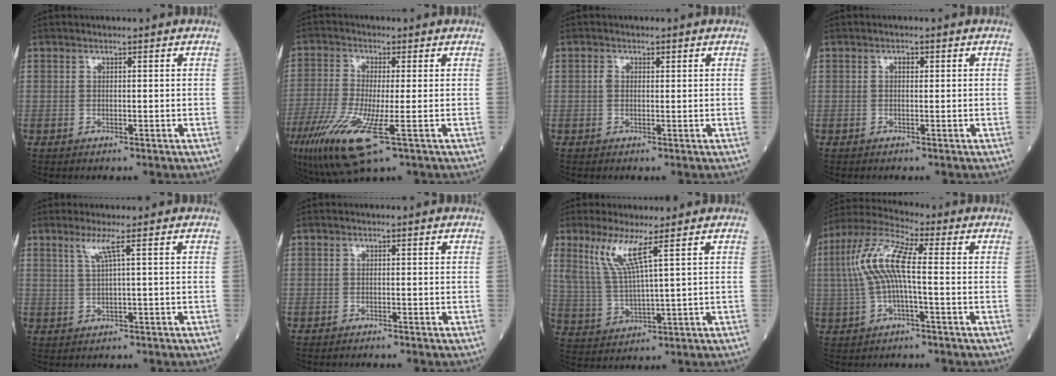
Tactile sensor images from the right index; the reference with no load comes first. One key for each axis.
{"total": 12.1, "fx": -5.1, "fy": 1.7, "fz": 10.8, "tx": -0.228, "ty": -0.039, "tz": -0.086}
{"total": 1.3, "fx": 0.4, "fy": 1.0, "fz": 0.7, "tx": -0.016, "ty": 0.009, "tz": 0.008}
{"total": 0.6, "fx": 0.0, "fy": 0.4, "fz": 0.5, "tx": -0.008, "ty": 0.003, "tz": -0.006}
{"total": 2.2, "fx": 0.9, "fy": -0.7, "fz": 1.9, "tx": -0.044, "ty": 0.001, "tz": 0.020}
{"total": 1.1, "fx": -1.1, "fy": 0.1, "fz": 0.3, "tx": -0.006, "ty": -0.002, "tz": -0.016}
{"total": 7.3, "fx": 4.1, "fy": -0.1, "fz": 6.0, "tx": -0.135, "ty": -0.001, "tz": 0.095}
{"total": 9.8, "fx": 0.2, "fy": 1.8, "fz": 9.6, "tx": -0.210, "ty": 0.026, "tz": -0.003}